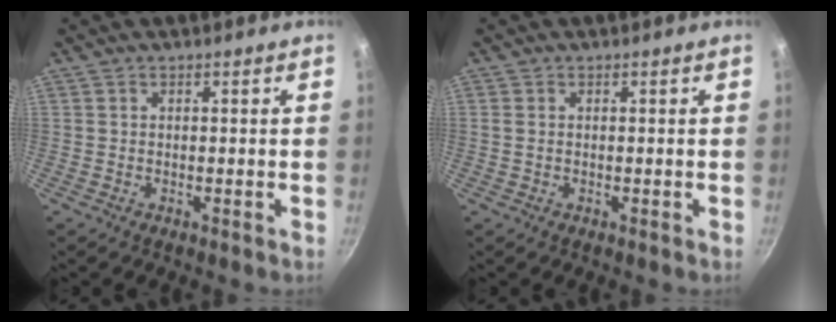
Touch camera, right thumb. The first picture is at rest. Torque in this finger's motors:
{"motor_torque": [-0.10, -0.20, -0.36, 0.18, -0.03]}